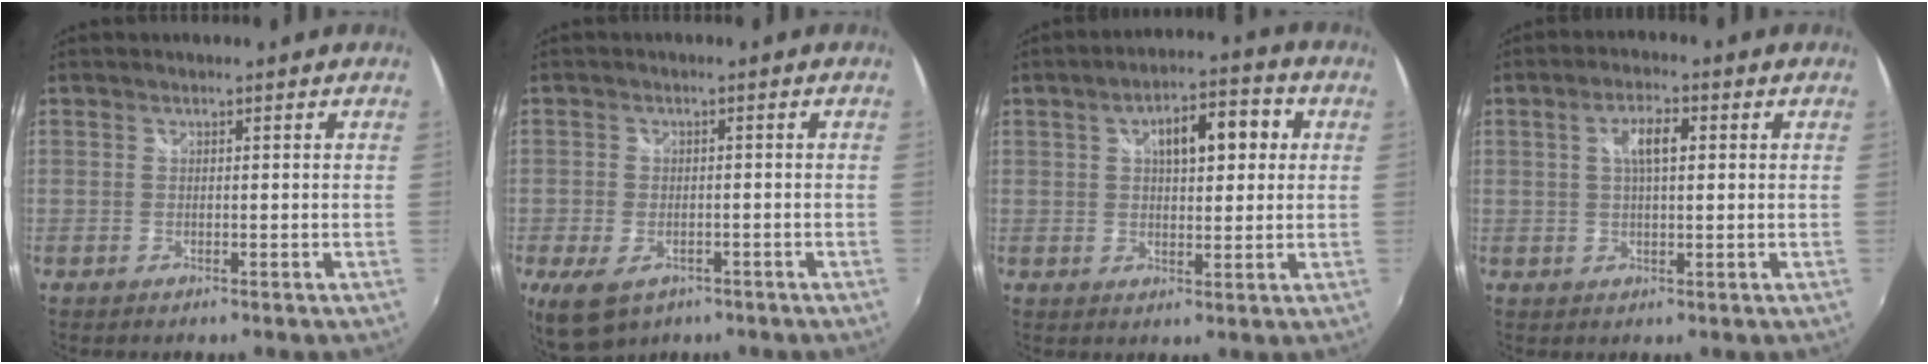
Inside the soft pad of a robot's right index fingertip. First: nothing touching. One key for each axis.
{"total": 8.2, "fx": -4.6, "fy": 4.9, "fz": 4.6, "tx": -0.109, "ty": -0.030, "tz": -0.076}
{"total": 9.2, "fx": 2.5, "fy": 4.0, "fz": 7.8, "tx": -0.125, "ty": 0.022, "tz": 0.040}
{"total": 4.8, "fx": 1.2, "fy": 1.6, "fz": 4.4, "tx": -0.078, "ty": 0.009, "tz": 0.021}